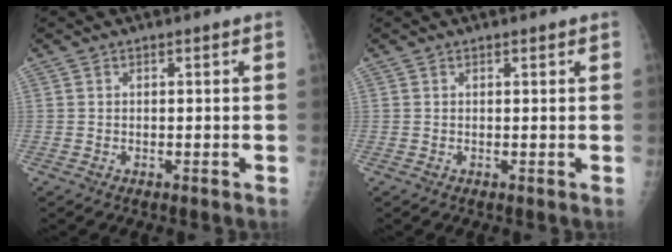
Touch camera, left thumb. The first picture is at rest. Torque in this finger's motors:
{"motor_torque": [-0.02, -0.03, -0.07, -0.09, 0.02]}